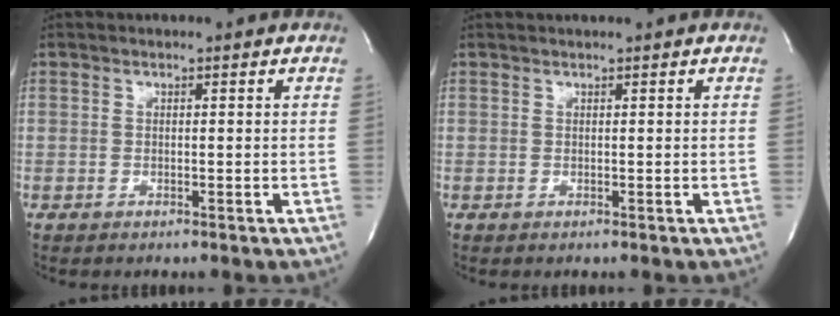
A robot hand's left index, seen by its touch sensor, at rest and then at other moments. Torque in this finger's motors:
{"motor_torque": [0.12, -0.08, -0.03, -0.01]}